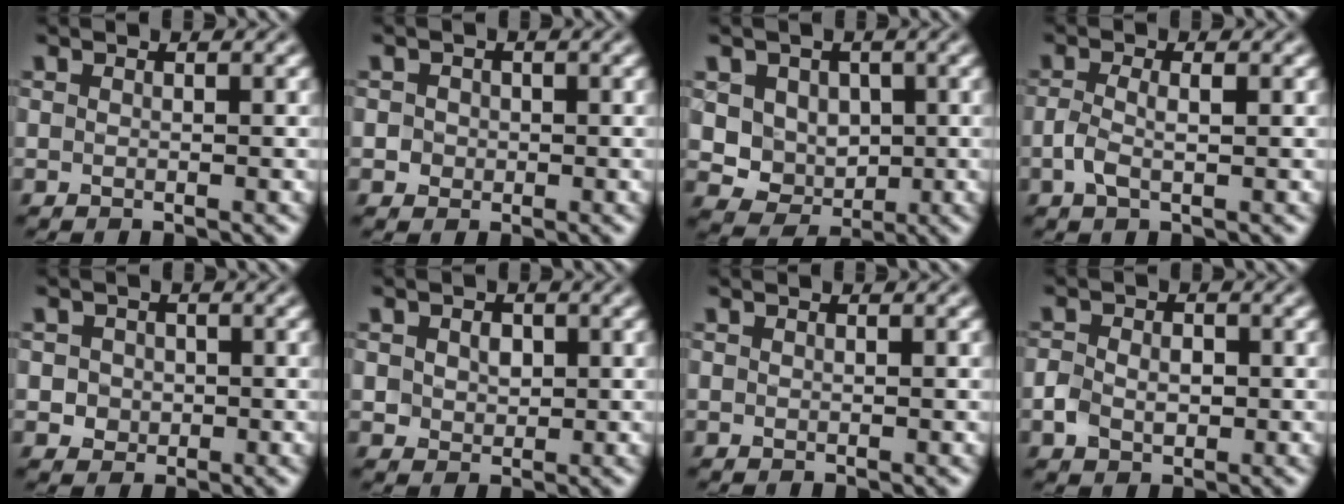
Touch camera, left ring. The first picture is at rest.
{"total": 1.5, "force": [0.1, 1.5, 0.4], "torque": [0.007, 0.000, 0.000]}
{"total": 4.4, "force": [0.7, 3.9, 1.9], "torque": [-0.026, -0.003, 0.011]}
{"total": 1.9, "force": [-0.3, 0.7, 1.7], "torque": [-0.040, 0.001, -0.009]}
{"total": 2.0, "force": [0.1, 1.9, 0.6], "torque": [0.000, 0.001, 0.004]}
{"total": 2.2, "force": [0.4, 1.8, 1.2], "torque": [-0.024, 0.001, 0.006]}
{"total": 0.0}
{"total": 2.8, "force": [-0.7, 2.1, 1.8], "torque": [-0.031, -0.001, -0.014]}